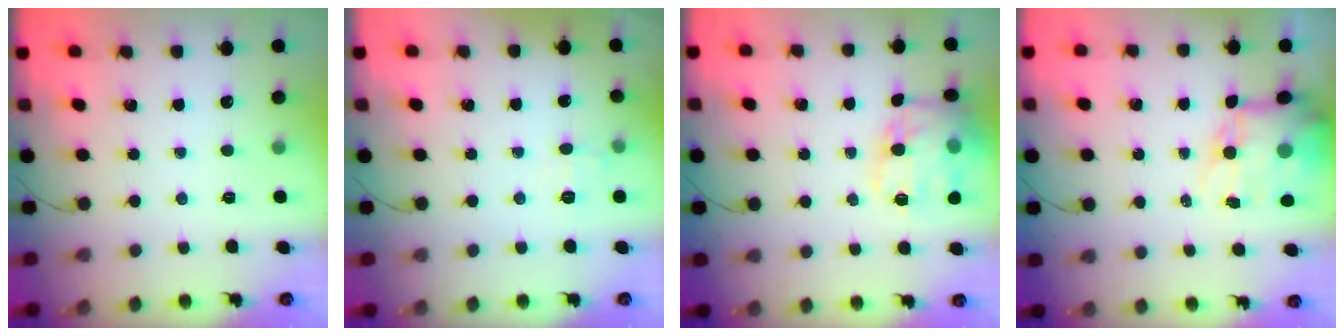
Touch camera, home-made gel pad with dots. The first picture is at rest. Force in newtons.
{"total": 5.3, "press": 5.1, "slide": 1.5}
{"total": 16.2, "press": 16.0, "slide": 2.5}
{"total": 12.8, "press": 12.3, "slide": 3.4}